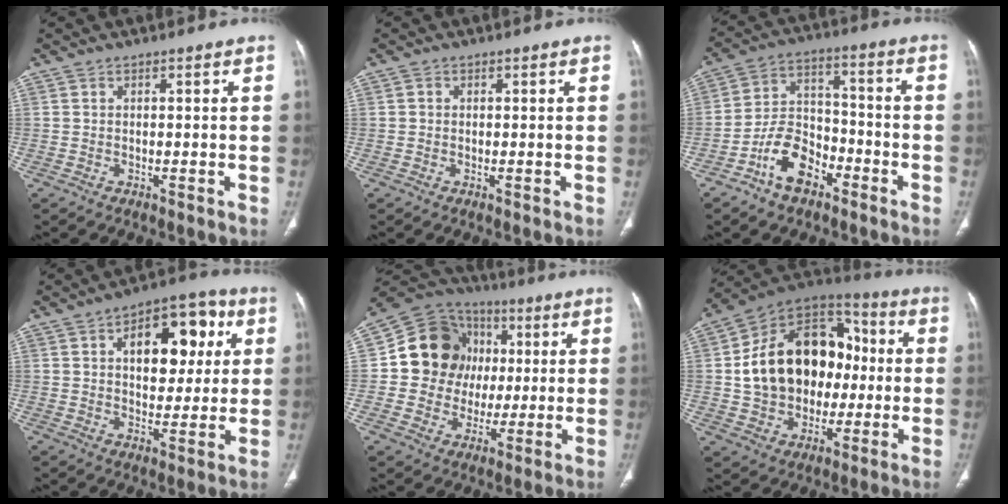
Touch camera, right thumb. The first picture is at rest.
{"total": 0.6, "force": [0.0, 0.6, 0.2], "torque": [0.000, 0.002, 0.001]}
{"total": 11.2, "force": [-6.4, 6.8, 6.2], "torque": [-0.096, 0.055, -0.121]}
{"total": 15.8, "force": [4.5, 9.2, 12.1], "torque": [-0.117, 0.008, 0.065]}
{"total": 16.8, "force": [2.1, 15.0, 7.3], "torque": [-0.085, 0.023, 0.040]}
{"total": 22.6, "force": [0.7, 16.4, 15.5], "torque": [-0.227, 0.036, 0.016]}